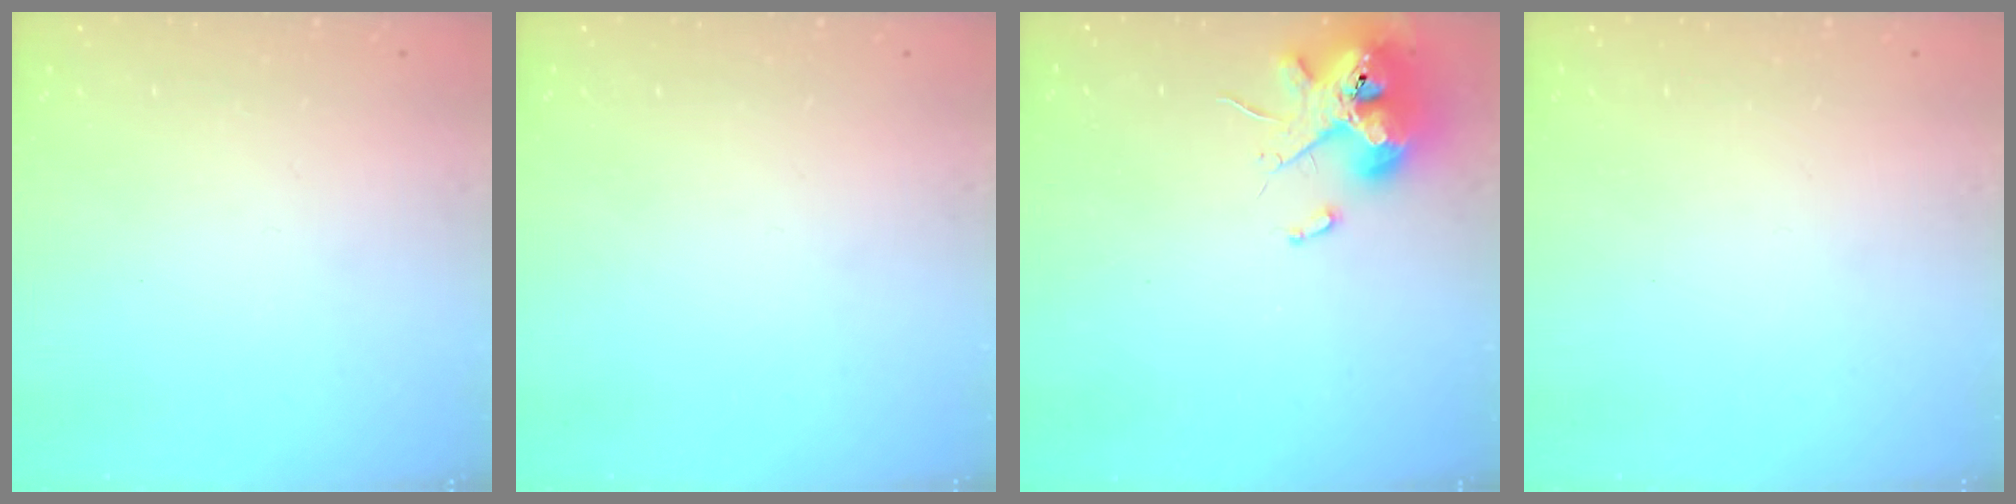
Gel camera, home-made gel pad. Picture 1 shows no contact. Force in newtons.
{"total": 0.0}
{"total": 11.6, "press": 11.5, "slide": 1.7}
{"total": 0.0}